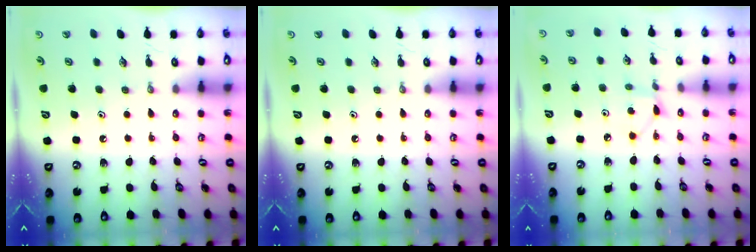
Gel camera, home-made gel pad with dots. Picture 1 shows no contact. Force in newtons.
{"total": 0.0}
{"total": 4.1, "press": 4.1, "slide": 0.7}